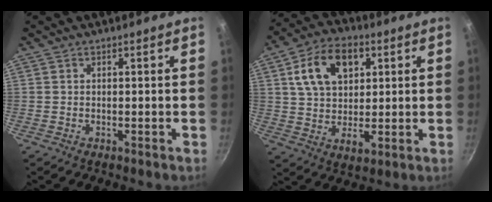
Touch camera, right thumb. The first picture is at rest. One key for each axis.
{"total": 14.6, "fx": 4.6, "fy": 9.8, "fz": 9.7, "tx": -0.139, "ty": 0.001, "tz": 0.075}